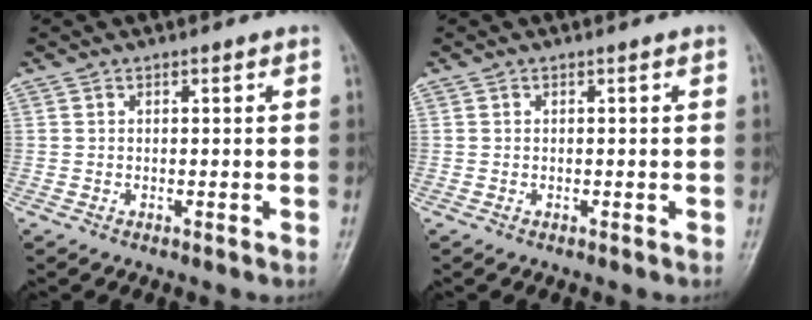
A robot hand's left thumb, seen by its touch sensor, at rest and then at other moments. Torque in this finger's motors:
{"motor_torque": [-0.03, 0.03, -0.02, -0.02, 0.00]}